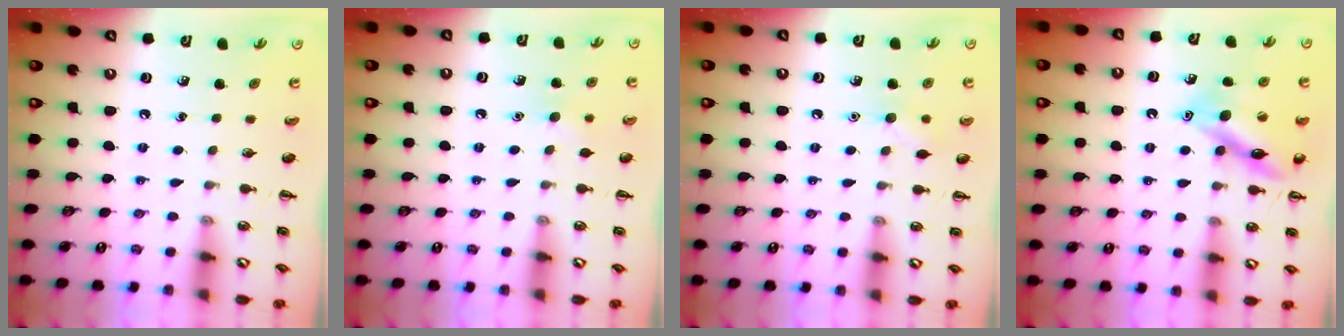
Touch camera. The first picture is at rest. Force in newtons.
{"total": 6.2, "press": 6.0, "slide": 1.5}
{"total": 7.8, "press": 7.5, "slide": 2.0}
{"total": 13.4, "press": 13.3, "slide": 0.8}